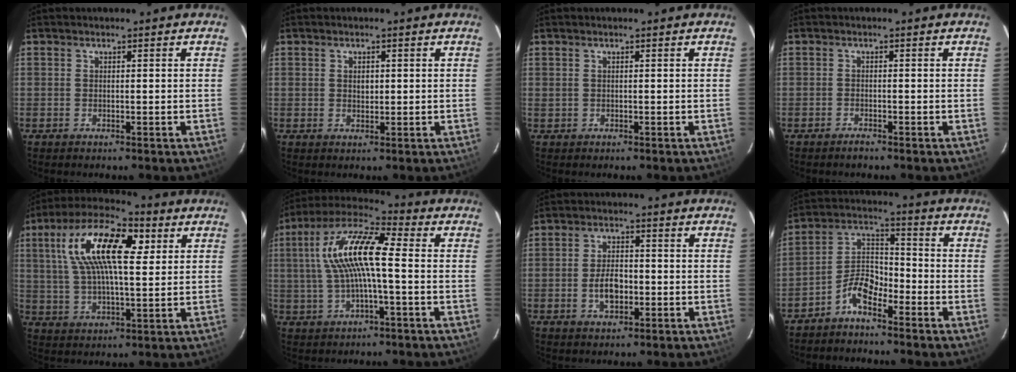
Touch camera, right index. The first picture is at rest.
{"total": 1.5, "force": [0.4, 1.2, 0.9], "torque": [-0.014, 0.003, 0.007]}
{"total": 0.0}
{"total": 1.2, "force": [-1.1, 0.2, 0.4], "torque": [-0.011, 0.000, -0.023]}
{"total": 16.9, "force": [5.5, 6.6, 14.6], "torque": [-0.276, 0.031, 0.089]}
{"total": 13.6, "force": [0.8, 3.4, 13.2], "torque": [-0.258, 0.023, 0.008]}
{"total": 5.3, "force": [-1.4, 3.1, 4.1], "torque": [-0.081, 0.004, -0.019]}
{"total": 6.7, "force": [-4.8, 2.8, 3.7], "torque": [-0.078, 0.020, -0.097]}